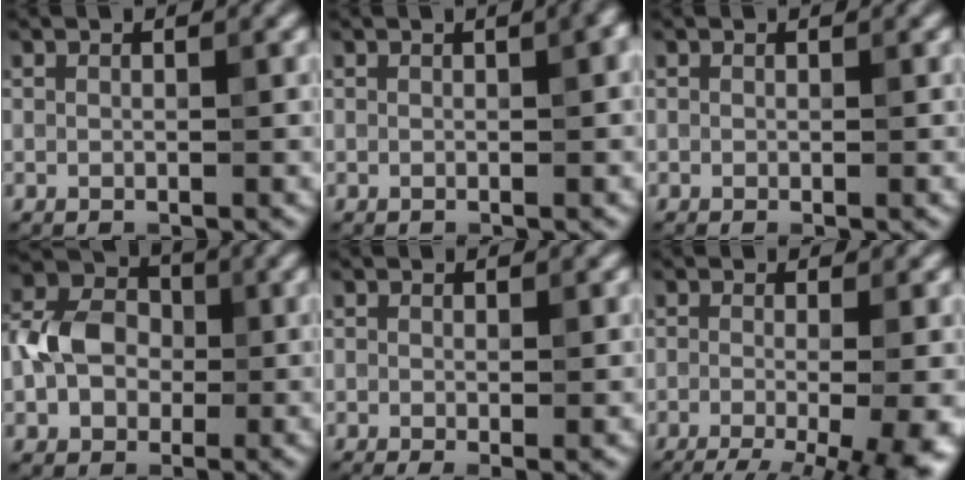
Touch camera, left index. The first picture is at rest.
{"total": 2.6, "force": [0.3, 0.8, 2.4], "torque": [-0.015, 0.004, 0.000]}
{"total": 0.5, "force": [-0.1, 0.1, 0.5], "torque": [-0.007, -0.005, -0.003]}
{"total": 5.7, "force": [-0.4, 4.5, 3.4], "torque": [-0.065, 0.011, -0.019]}
{"total": 1.7, "force": [-0.3, 0.3, 1.6], "torque": [-0.028, -0.012, -0.007]}
{"total": 13.5, "force": [-5.6, 5.6, 11.0], "torque": [-0.119, -0.013, -0.054]}